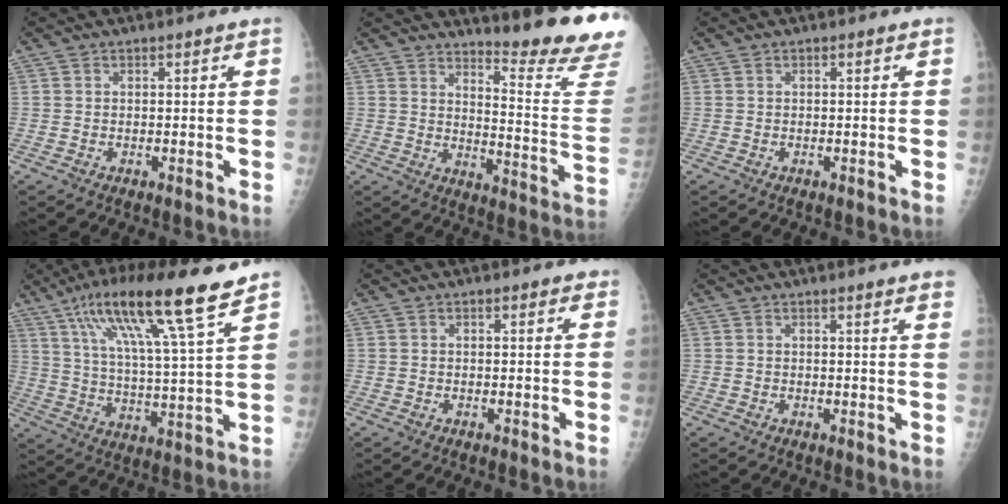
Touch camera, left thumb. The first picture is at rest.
{"total": 17.6, "force": [16.2, 0.1, 6.9], "torque": [-0.080, -0.201, 0.198]}
{"total": 0.0}
{"total": 18.6, "force": [12.0, 1.5, 14.1], "torque": [-0.234, -0.042, 0.202]}
{"total": 1.2, "force": [0.7, 0.5, 0.8], "torque": [-0.005, 0.000, 0.005]}
{"total": 4.7, "force": [3.9, -0.2, 2.5], "torque": [-0.028, -0.009, 0.030]}